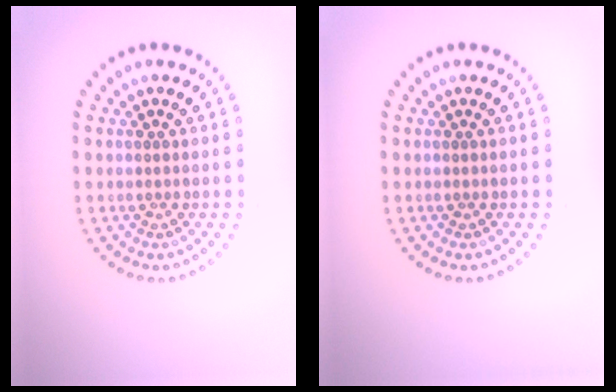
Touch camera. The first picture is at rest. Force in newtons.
{"total": 0.0}